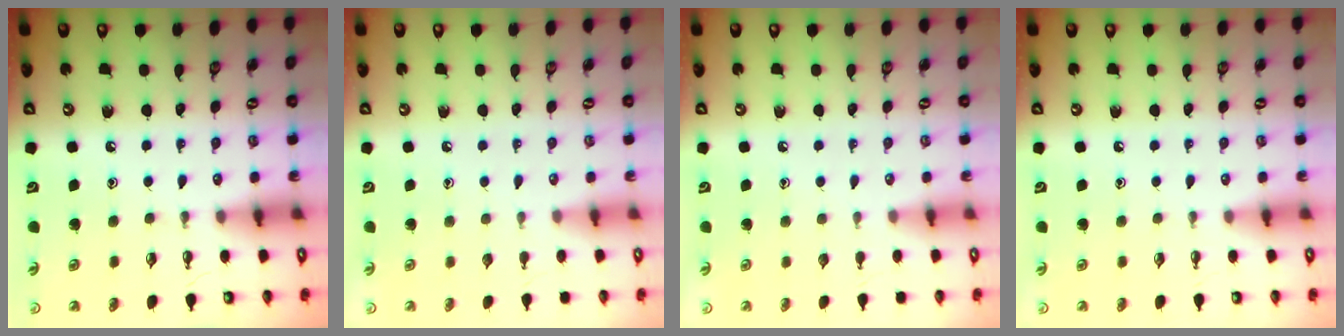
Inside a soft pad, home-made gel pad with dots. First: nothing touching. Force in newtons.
{"total": 0.0}
{"total": 0.0}
{"total": 0.0}